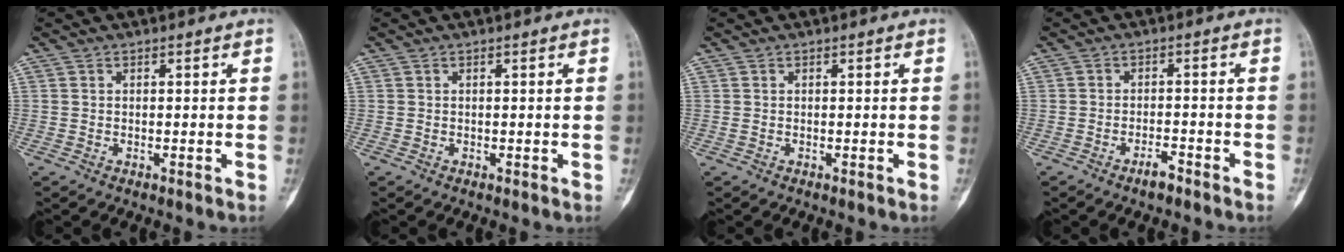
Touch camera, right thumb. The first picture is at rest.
{"total": 0.0}
{"total": 0.0}
{"total": 2.7, "force": [-2.1, 0.9, 1.5], "torque": [-0.029, 0.012, -0.037]}